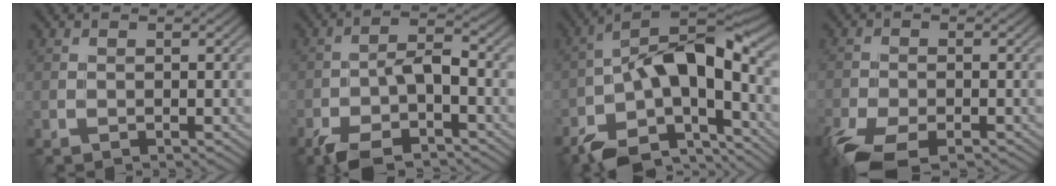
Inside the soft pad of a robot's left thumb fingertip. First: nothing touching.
{"total": 7.0, "force": [-3.8, 2.7, 5.3], "torque": [-0.097, 0.001, -0.078]}
{"total": 14.2, "force": [-5.9, 6.5, 11.2], "torque": [-0.186, -0.013, -0.118]}
{"total": 7.3, "force": [-4.9, 2.9, 4.6], "torque": [-0.093, -0.024, -0.094]}